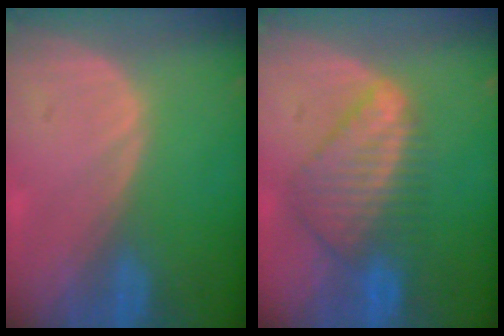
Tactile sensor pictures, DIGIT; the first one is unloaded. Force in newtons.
{"total": 8.5, "press": 7.4, "slide": 4.2}